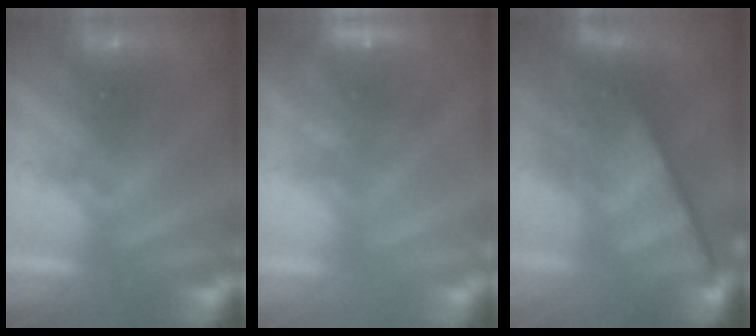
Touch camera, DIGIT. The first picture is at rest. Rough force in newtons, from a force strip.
{"total": 6.9}
{"total": 12.7}